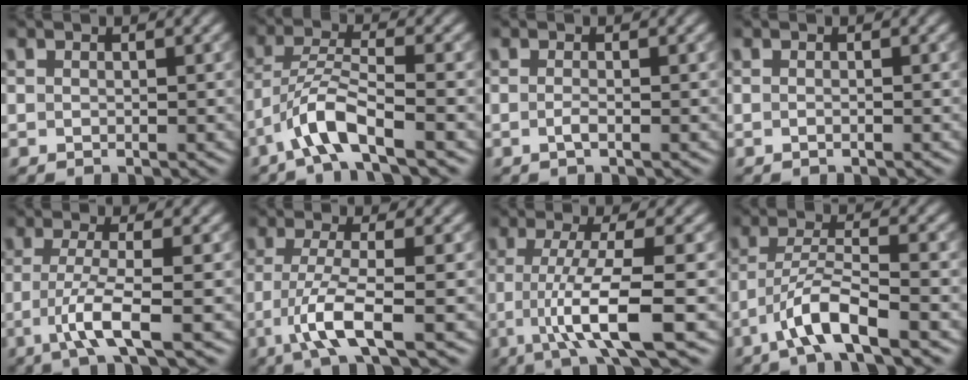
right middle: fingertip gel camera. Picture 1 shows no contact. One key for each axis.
{"total": 4.8, "fx": -2.9, "fy": 0.9, "fz": 3.7, "tx": -0.068, "ty": 0.009, "tz": -0.062}
{"total": 1.0, "fx": -0.3, "fy": 0.2, "fz": 0.9, "tx": -0.016, "ty": -0.001, "tz": -0.009}
{"total": 0.5, "fx": -0.2, "fy": 0.1, "fz": 0.4, "tx": -0.008, "ty": -0.004, "tz": -0.008}
{"total": 4.2, "fx": -1.4, "fy": 0.7, "fz": 3.9, "tx": -0.073, "ty": -0.006, "tz": -0.034}
{"total": 4.6, "fx": -1.7, "fy": 0.8, "fz": 4.2, "tx": -0.080, "ty": -0.008, "tz": -0.040}
{"total": 6.8, "fx": -1.7, "fy": 1.2, "fz": 6.5, "tx": -0.111, "ty": -0.007, "tz": -0.035}
{"total": 4.9, "fx": -2.8, "fy": 0.8, "fz": 3.9, "tx": -0.068, "ty": 0.009, "tz": -0.060}